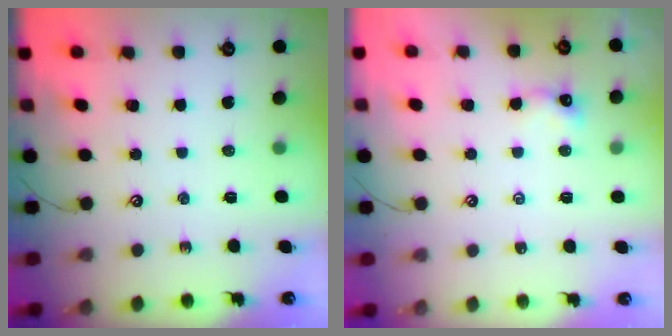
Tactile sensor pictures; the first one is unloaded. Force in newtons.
{"total": 1.6, "press": 1.6, "slide": 0.4}